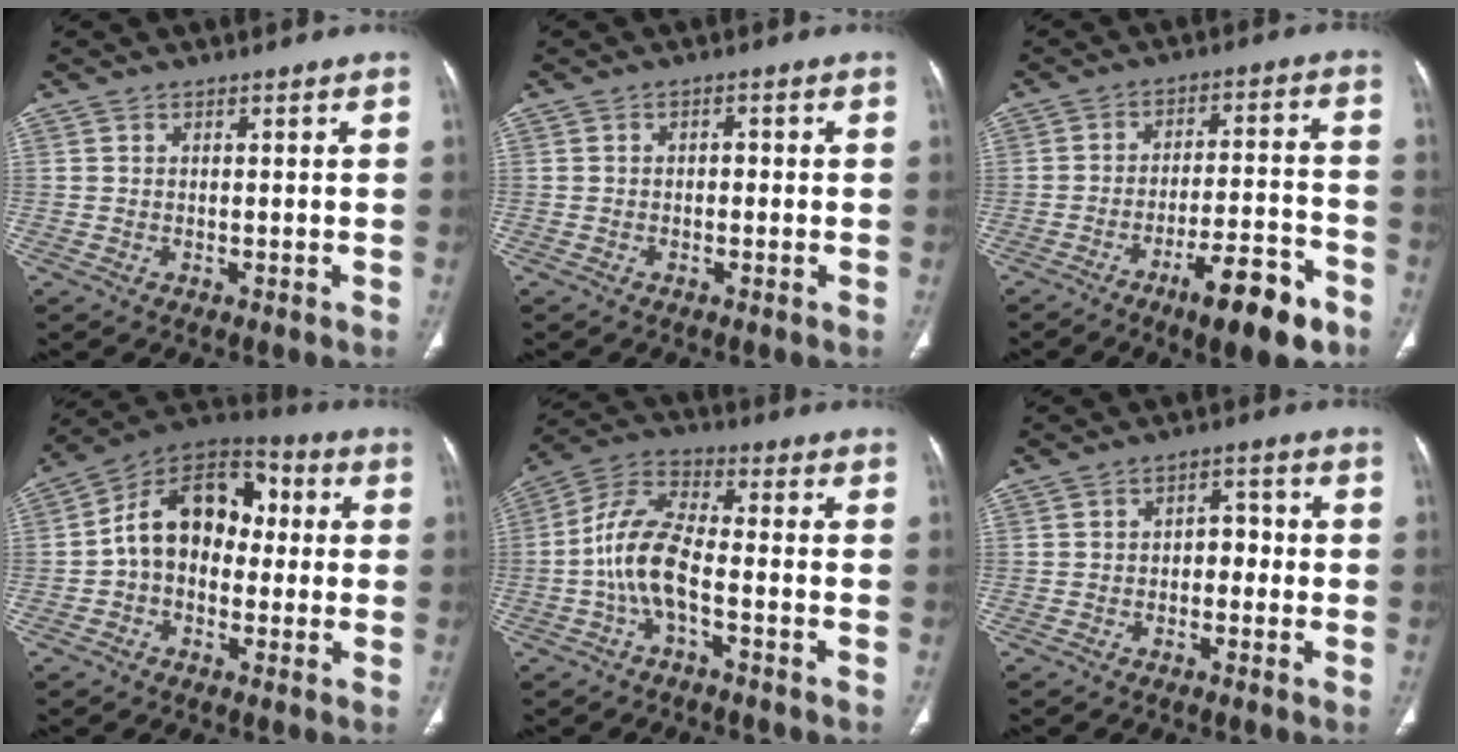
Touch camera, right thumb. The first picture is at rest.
{"total": 1.3, "force": [-0.3, 1.0, 0.8], "torque": [-0.003, 0.005, -0.010]}
{"total": 12.9, "force": [-8.0, 3.2, 9.7], "torque": [-0.140, 0.053, -0.119]}
{"total": 15.0, "force": [0.3, 10.5, 10.7], "torque": [-0.138, 0.046, -0.012]}
{"total": 10.0, "force": [-2.8, 3.9, 8.8], "torque": [-0.189, 0.038, -0.062]}
{"total": 4.1, "force": [-1.0, 2.9, 2.7], "torque": [-0.017, 0.022, -0.023]}